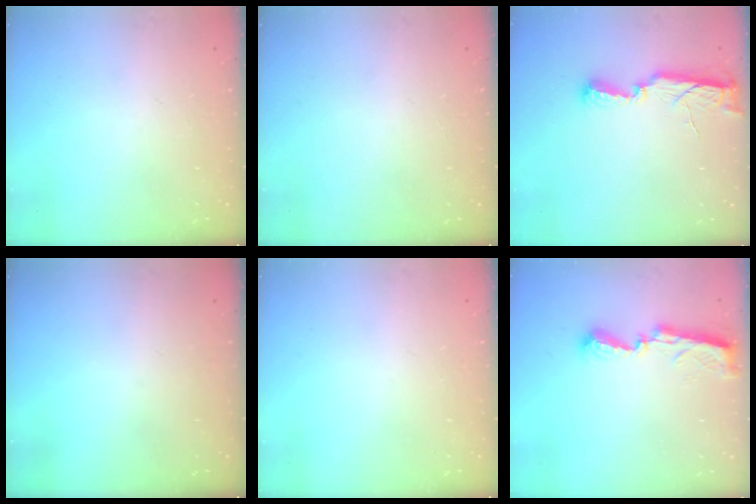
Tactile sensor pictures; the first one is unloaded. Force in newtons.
{"total": 0.0}
{"total": 7.5, "press": 7.5, "slide": 0.4}
{"total": 0.0}
{"total": 0.0}
{"total": 8.6, "press": 8.6, "slide": 0.4}